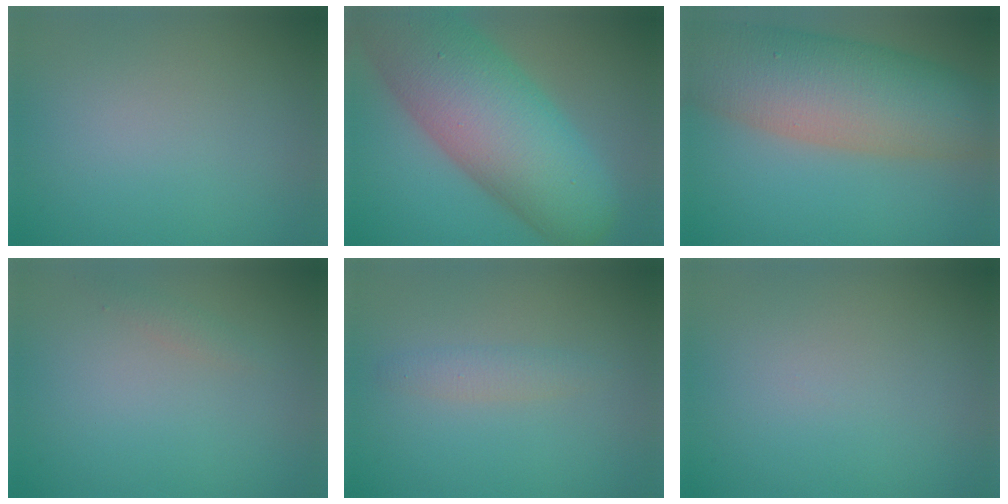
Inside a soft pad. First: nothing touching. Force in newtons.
{"total": 13.2, "press": 13.2, "slide": 0.4}
{"total": 11.8, "press": 11.8, "slide": 0.6}
{"total": 0.8, "press": 0.8, "slide": 0.0}
{"total": 1.5, "press": 1.5, "slide": 0.0}
{"total": 0.0}